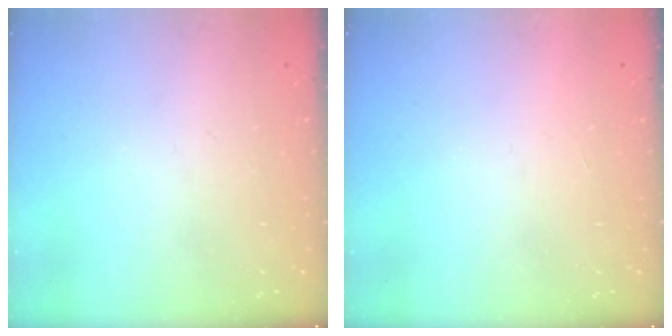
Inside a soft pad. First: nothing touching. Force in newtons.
{"total": 1.7, "press": 1.7, "slide": 0.1}